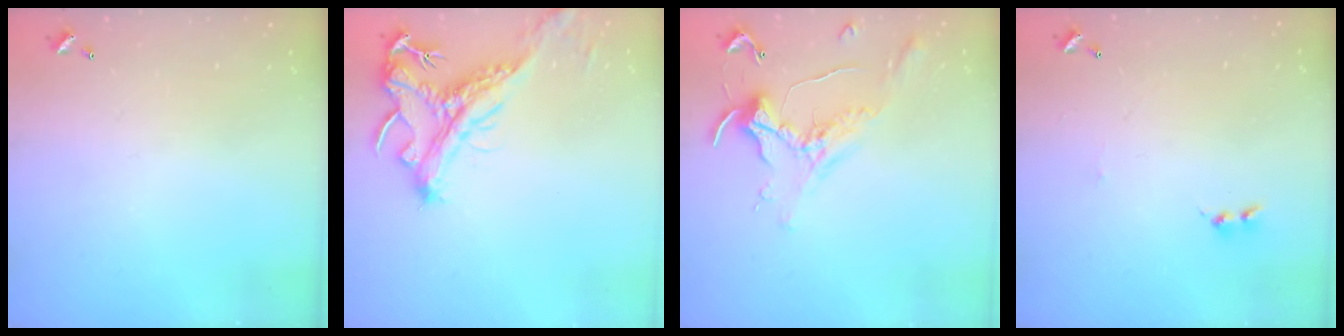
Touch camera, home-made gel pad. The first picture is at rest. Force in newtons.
{"total": 2.0, "press": 1.5, "slide": 1.3}
{"total": 1.1, "press": 1.0, "slide": 0.4}
{"total": 0.0}